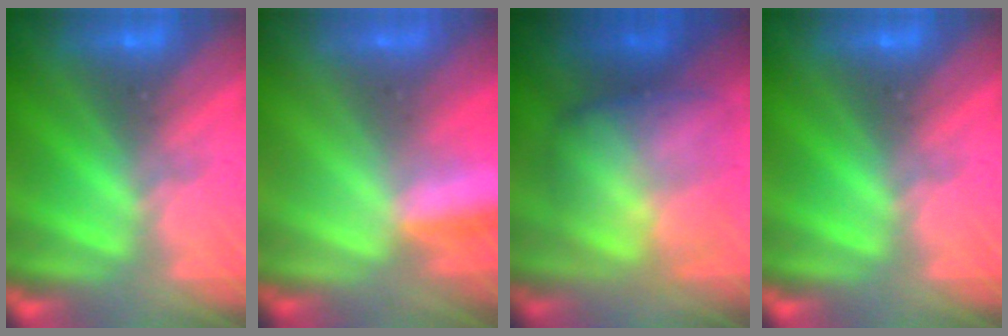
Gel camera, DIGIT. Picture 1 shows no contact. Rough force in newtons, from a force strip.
{"total": 3.1}
{"total": 7.6}
{"total": 0.0}